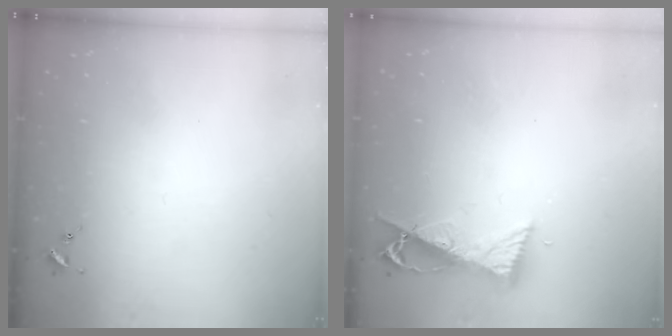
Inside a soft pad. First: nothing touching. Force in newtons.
{"total": 9.7, "press": 9.7, "slide": 1.2}